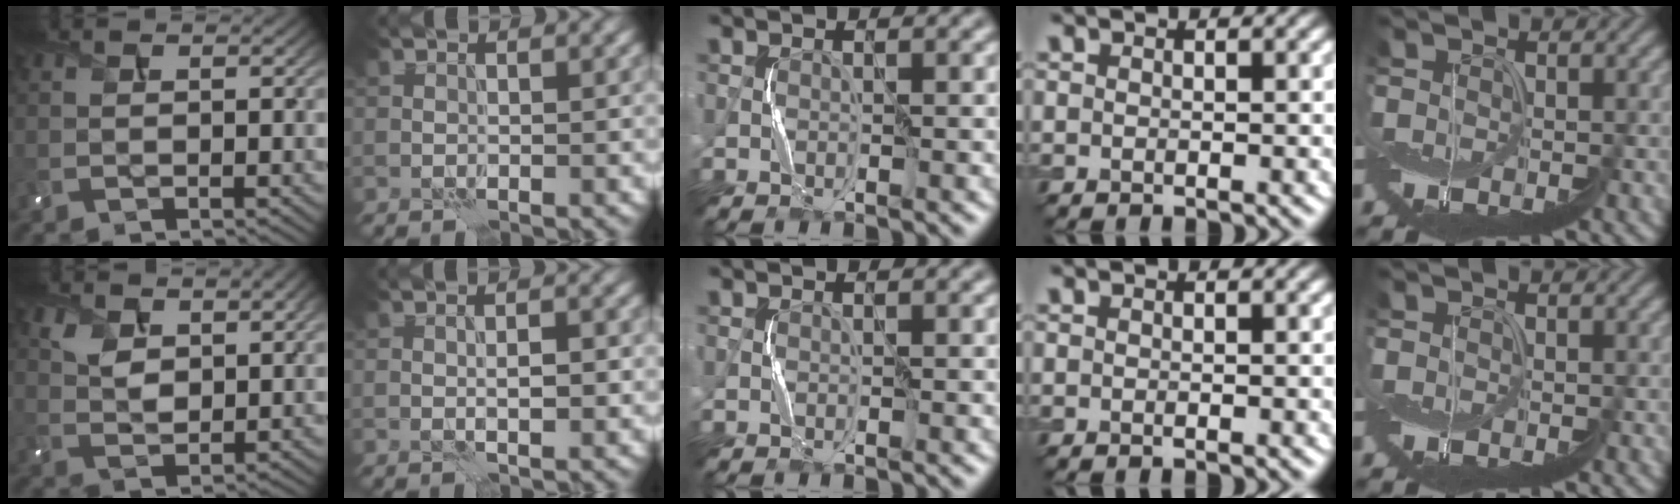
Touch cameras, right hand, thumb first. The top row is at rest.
{"thumb": {"total": 5.6, "force": [3.4, 2.8, 3.4], "torque": [-0.081, -0.005, 0.070]}, "index": {"total": 1.8, "force": [-0.3, 0.5, 1.7], "torque": [-0.029, -0.002, -0.005]}}